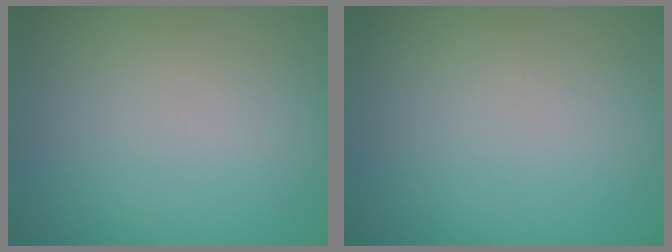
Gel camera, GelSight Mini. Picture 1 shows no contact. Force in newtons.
{"total": 0.0}